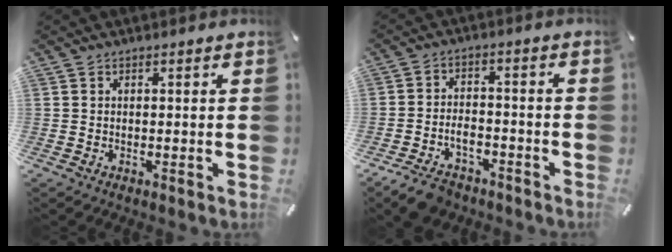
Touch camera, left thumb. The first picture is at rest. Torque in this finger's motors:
{"motor_torque": [0.39, 1.74, 0.46, 0.45, 0.05]}